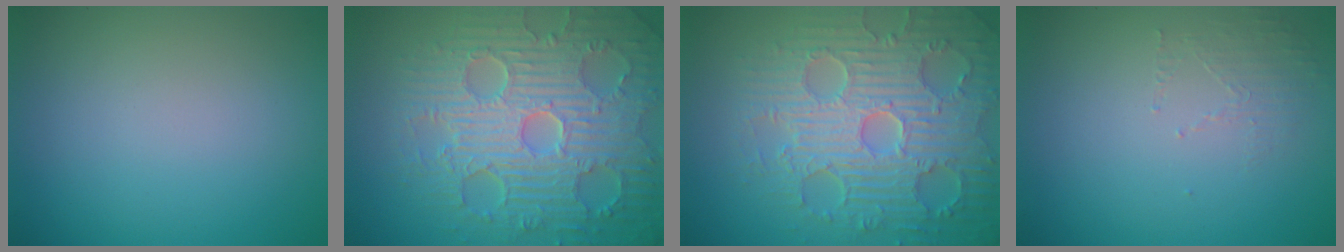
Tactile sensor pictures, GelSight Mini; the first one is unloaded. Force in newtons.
{"total": 9.4, "press": 6.8, "slide": 6.4}
{"total": 8.9, "press": 6.5, "slide": 6.0}
{"total": 1.4, "press": 0.4, "slide": 1.4}